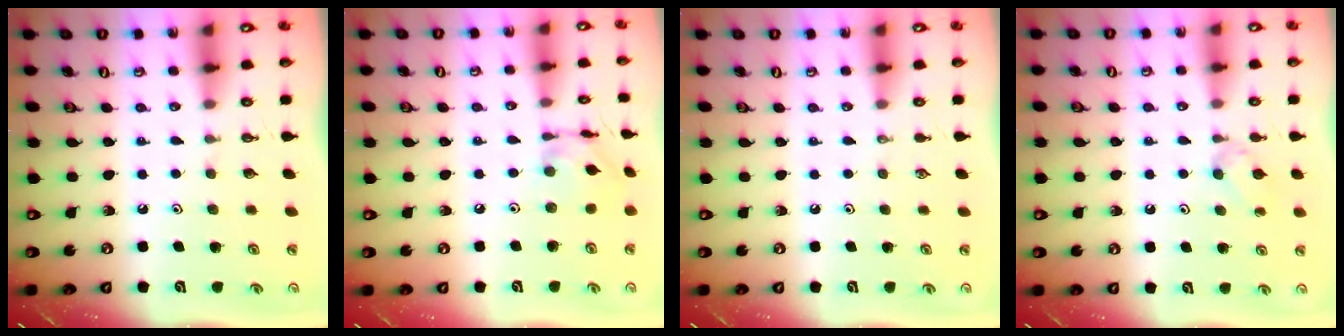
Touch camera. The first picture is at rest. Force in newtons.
{"total": 8.0, "press": 8.0, "slide": 0.3}
{"total": 0.0}
{"total": 5.7, "press": 5.7, "slide": 0.9}